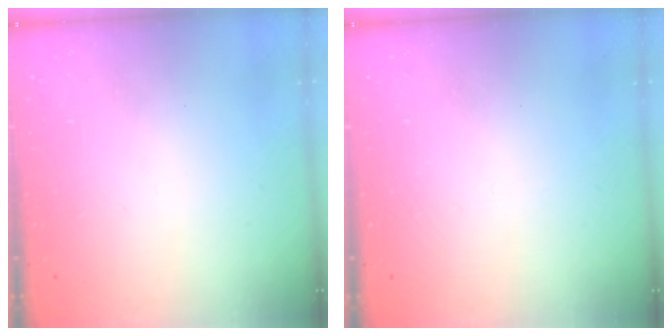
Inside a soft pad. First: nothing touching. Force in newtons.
{"total": 0.0}